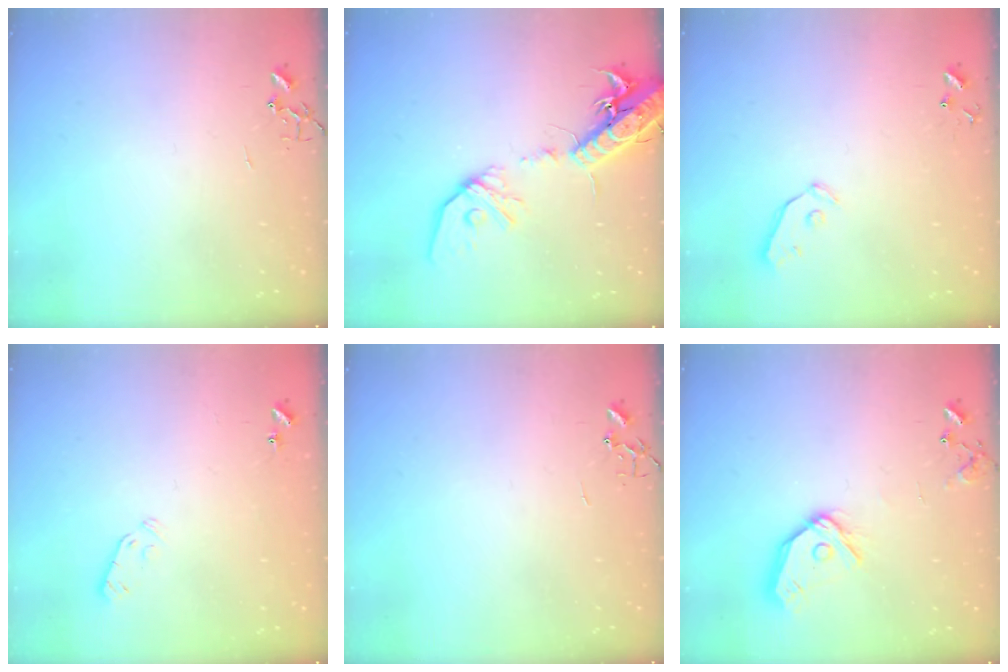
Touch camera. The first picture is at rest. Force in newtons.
{"total": 18.3, "press": 17.9, "slide": 3.7}
{"total": 4.0, "press": 3.9, "slide": 0.7}
{"total": 3.9, "press": 3.8, "slide": 0.7}
{"total": 0.0}
{"total": 13.4, "press": 13.2, "slide": 1.8}